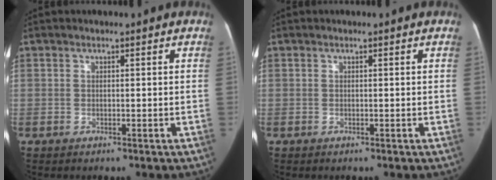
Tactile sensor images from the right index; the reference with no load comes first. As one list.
[{"total": 0.0}]